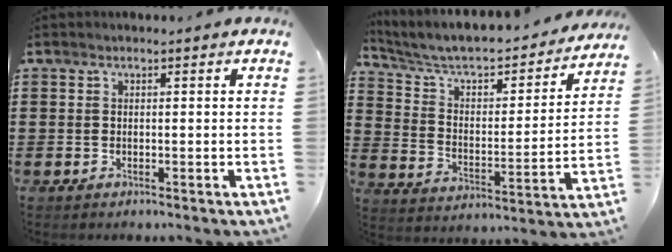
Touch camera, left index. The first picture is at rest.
{"total": 5.6, "force": [4.7, 1.8, 2.5], "torque": [-0.073, -0.038, 0.074]}